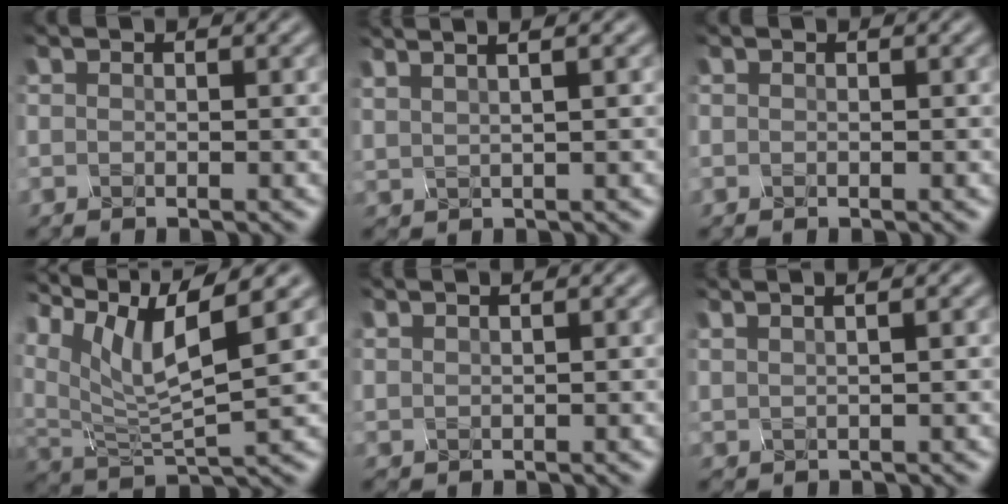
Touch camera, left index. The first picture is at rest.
{"total": 5.5, "force": [3.5, 2.2, 3.6], "torque": [-0.028, 0.039, 0.024]}
{"total": 0.0}
{"total": 9.0, "force": [5.2, 2.5, 7.0], "torque": [-0.142, 0.007, 0.099]}
{"total": 1.6, "force": [1.3, 0.6, 0.7], "torque": [0.008, 0.007, 0.005]}
{"total": 4.4, "force": [2.9, 1.9, 2.8], "torque": [-0.013, 0.038, 0.013]}